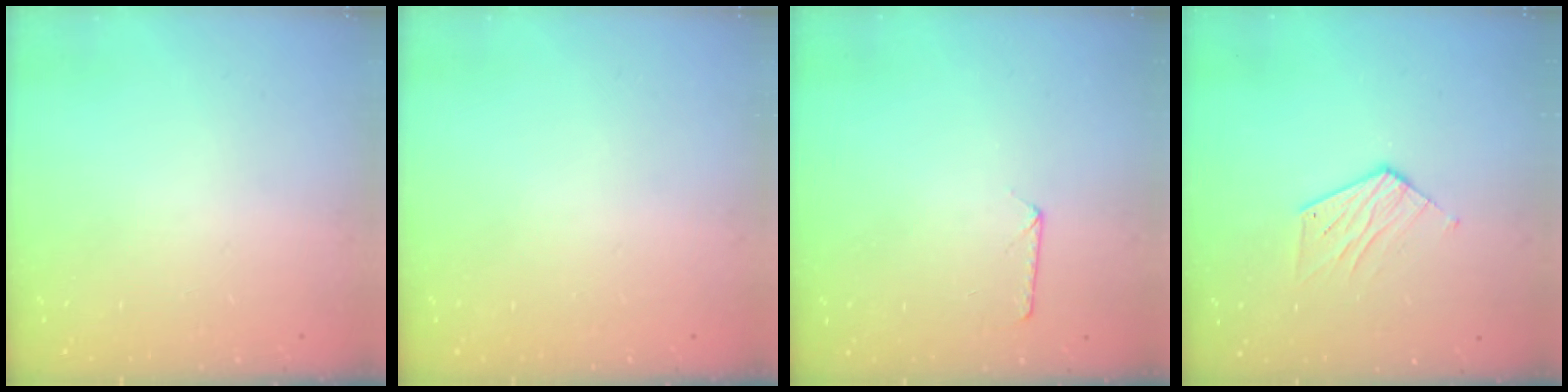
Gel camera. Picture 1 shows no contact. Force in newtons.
{"total": 0.0}
{"total": 6.9, "press": 6.9, "slide": 0.6}
{"total": 8.0, "press": 8.0, "slide": 0.4}